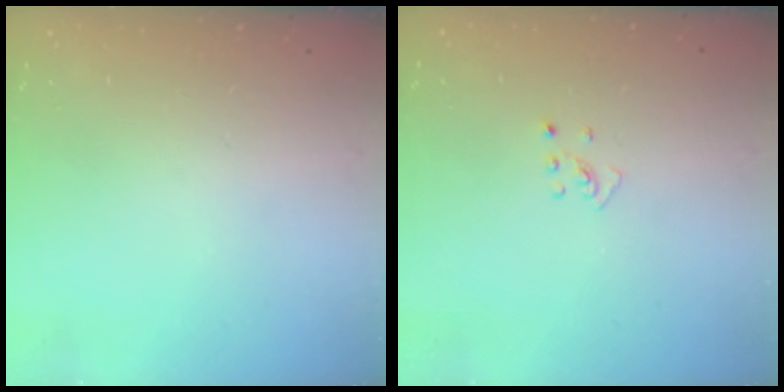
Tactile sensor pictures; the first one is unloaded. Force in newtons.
{"total": 2.7, "press": 2.7, "slide": 0.5}